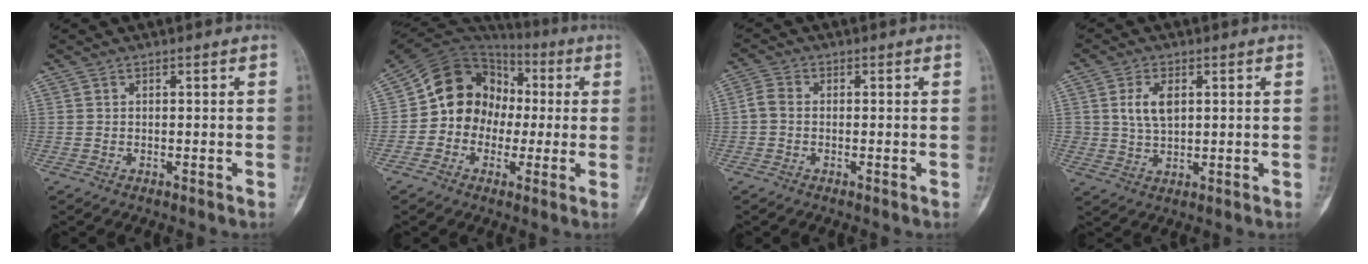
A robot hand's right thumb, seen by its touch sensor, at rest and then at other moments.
{"total": 14.6, "force": [-0.4, 12.6, 7.3], "torque": [-0.086, 0.041, -0.010]}
{"total": 2.6, "force": [-0.4, 1.9, 1.8], "torque": [-0.038, 0.005, -0.018]}
{"total": 5.6, "force": [1.5, 3.4, 4.2], "torque": [-0.072, -0.005, 0.031]}